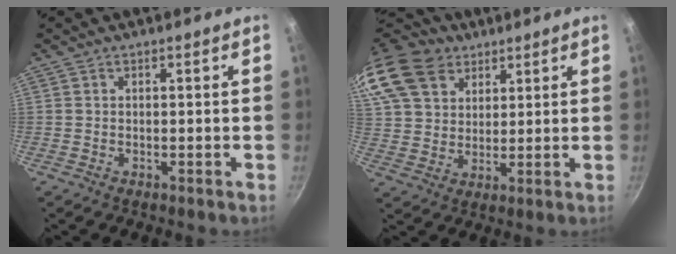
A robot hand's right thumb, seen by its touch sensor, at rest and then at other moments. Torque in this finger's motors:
{"motor_torque": [-0.15, 3.06, 0.57, -0.37, 0.16]}